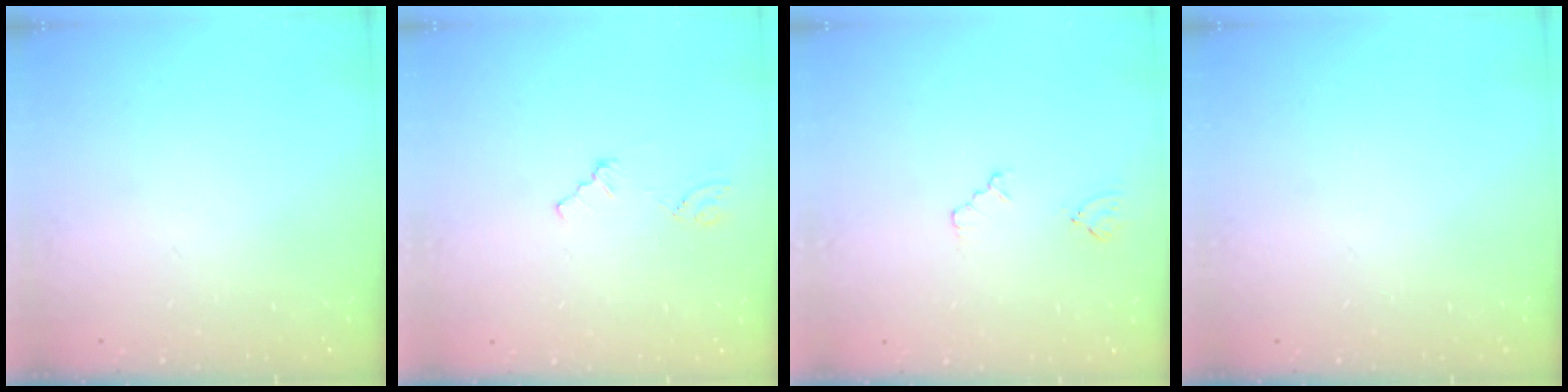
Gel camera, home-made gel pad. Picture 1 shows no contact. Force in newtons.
{"total": 0.5, "press": 0.5, "slide": 0.1}
{"total": 2.3, "press": 2.2, "slide": 0.4}
{"total": 0.0}